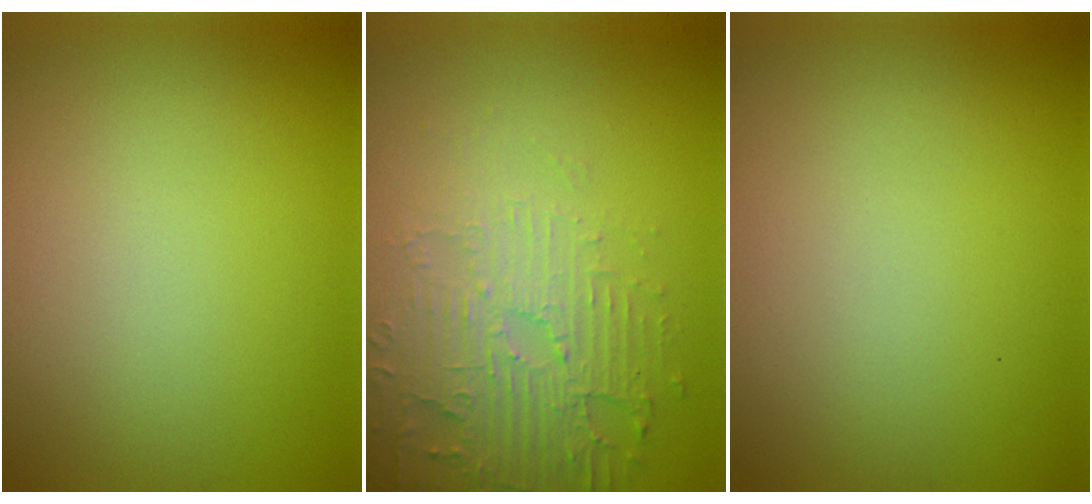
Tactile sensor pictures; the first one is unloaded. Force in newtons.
{"total": 5.5, "press": 3.5, "slide": 4.2}
{"total": 0.0}